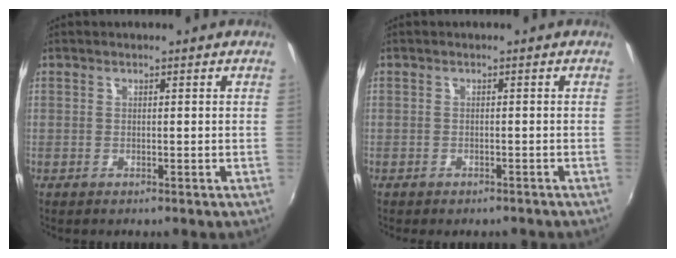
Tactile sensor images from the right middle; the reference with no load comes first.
{"total": 1.8, "force": [-1.4, 1.0, 0.5], "torque": [-0.014, -0.004, -0.018]}